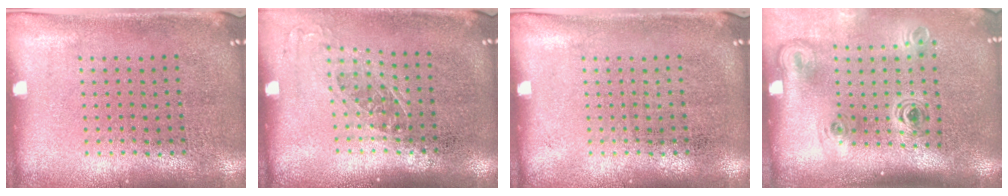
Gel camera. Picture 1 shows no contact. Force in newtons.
{"total": 1.2, "press": 0.9, "slide": 0.7}
{"total": 0.0}
{"total": 2.2, "press": 1.5, "slide": 1.7}